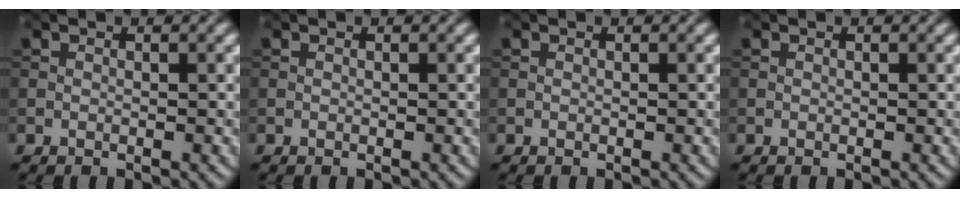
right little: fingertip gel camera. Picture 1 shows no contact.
{"total": 0.0}
{"total": 0.0}
{"total": 0.0}